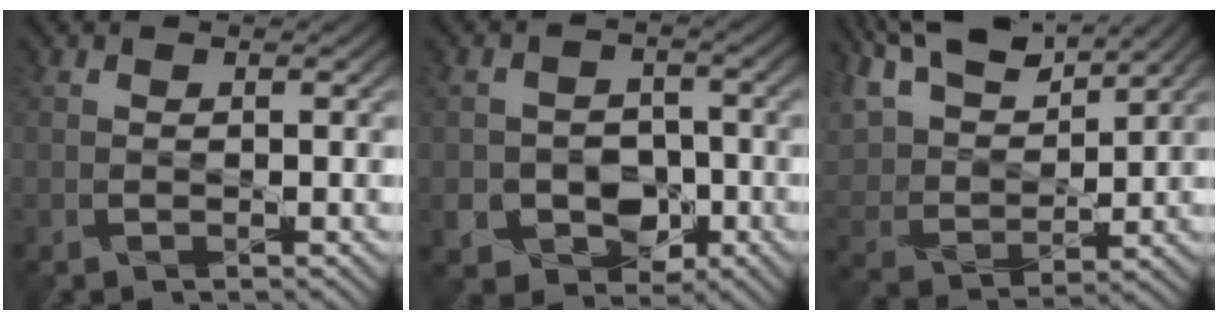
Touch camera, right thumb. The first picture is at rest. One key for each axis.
{"total": 6.4, "fx": -2.6, "fy": 5.4, "fz": 2.3, "tx": -0.040, "ty": -0.017, "tz": -0.045}
{"total": 11.0, "fx": 8.6, "fy": 4.2, "fz": 5.4, "tx": -0.153, "ty": 0.019, "tz": 0.162}